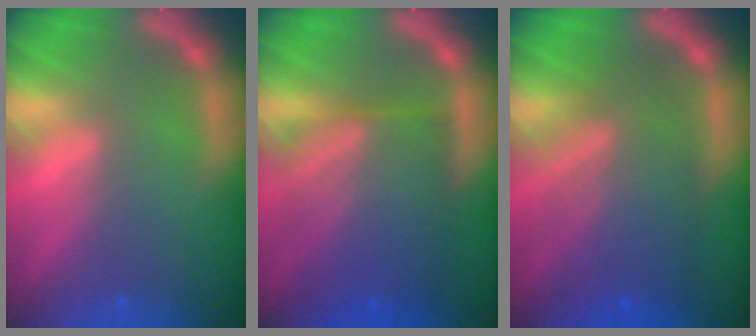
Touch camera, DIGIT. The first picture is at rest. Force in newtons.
{"total": 10.1}
{"total": 8.5}